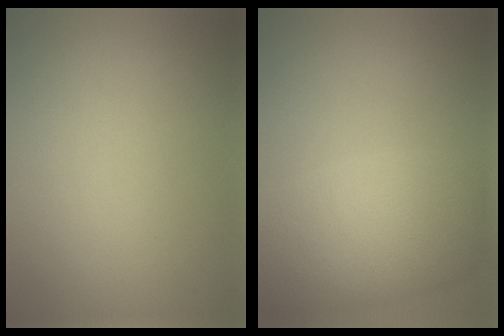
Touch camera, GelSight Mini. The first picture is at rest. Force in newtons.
{"total": 8.4, "press": 8.4, "slide": 0.3}